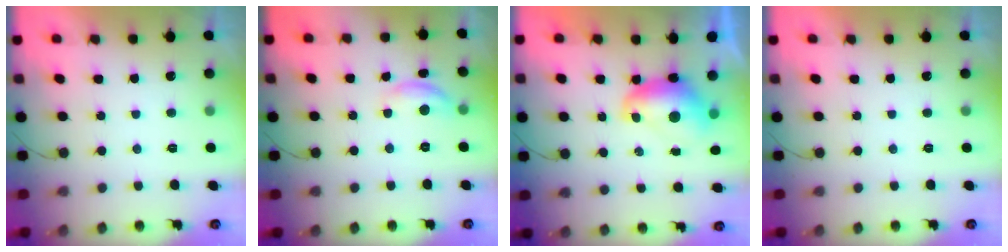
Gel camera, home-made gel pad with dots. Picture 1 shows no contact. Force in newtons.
{"total": 7.9, "press": 7.9, "slide": 0.3}
{"total": 8.5, "press": 8.4, "slide": 0.9}
{"total": 0.0}